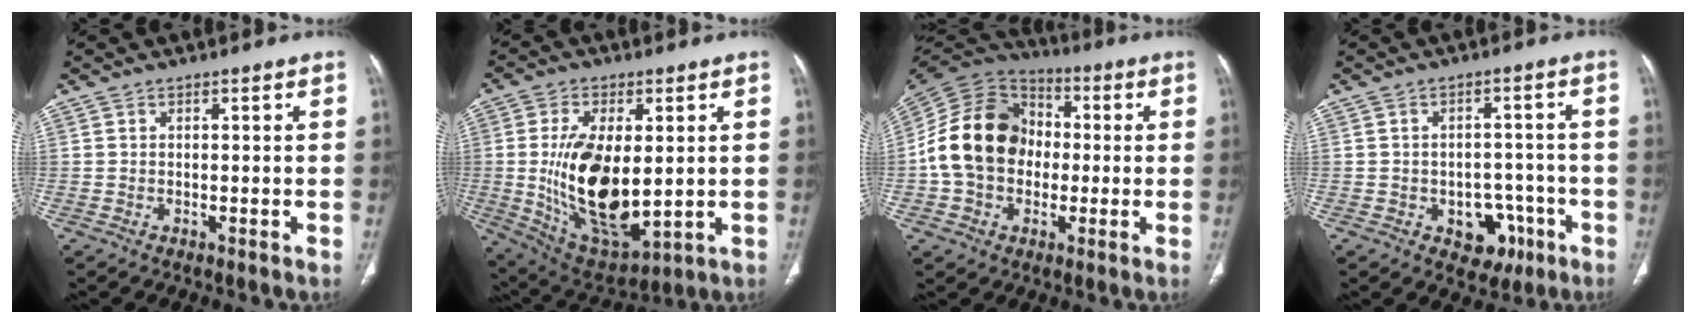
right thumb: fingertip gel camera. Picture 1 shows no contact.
{"total": 18.8, "force": [0.2, 9.5, 16.2], "torque": [-0.283, -0.021, 0.026]}
{"total": 18.0, "force": [-0.8, 14.3, 10.9], "torque": [-0.183, 0.031, -0.022]}
{"total": 7.4, "force": [-3.2, 5.5, 3.8], "torque": [-0.014, 0.028, -0.034]}